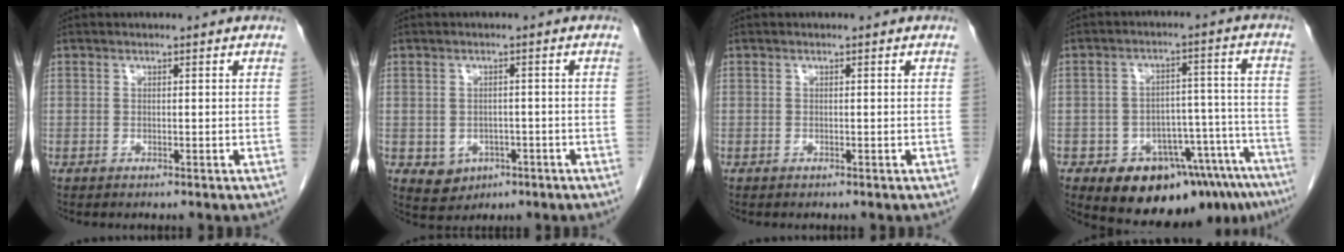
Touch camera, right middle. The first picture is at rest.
{"total": 4.4, "force": [-1.7, 3.7, 1.7], "torque": [-0.028, -0.001, -0.011]}
{"total": 0.0}
{"total": 16.0, "force": [-11.7, 7.4, 8.2], "torque": [-0.050, 0.051, -0.149]}